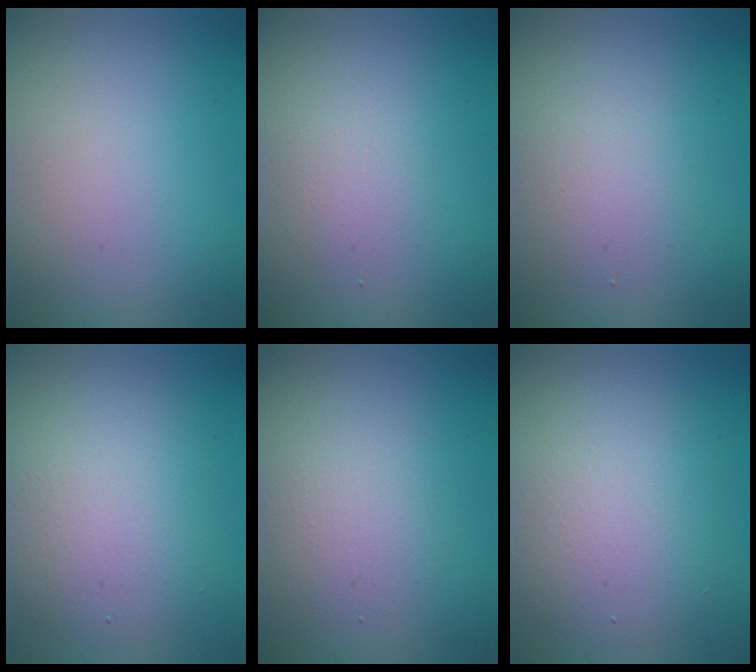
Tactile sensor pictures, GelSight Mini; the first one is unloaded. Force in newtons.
{"total": 1.6, "press": 1.6, "slide": 0.1}
{"total": 2.7, "press": 2.7, "slide": 0.1}
{"total": 5.4, "press": 5.4, "slide": 0.2}
{"total": 2.6, "press": 2.6, "slide": 0.2}
{"total": 5.7, "press": 5.7, "slide": 0.6}